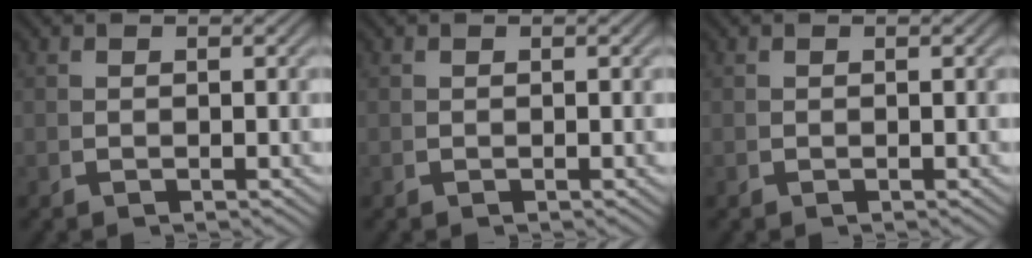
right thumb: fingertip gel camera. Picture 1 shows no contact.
{"total": 0.0}
{"total": 0.0}